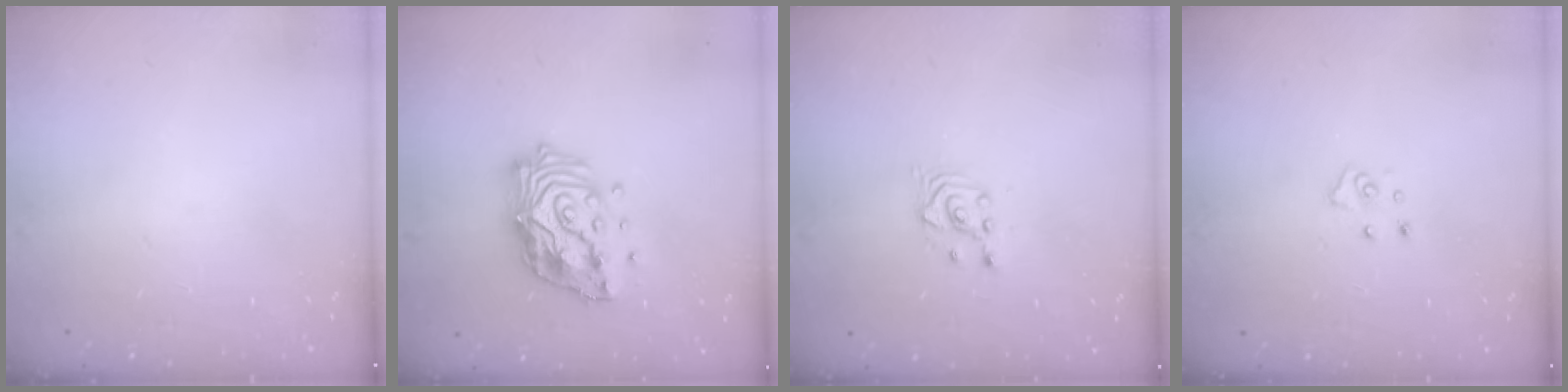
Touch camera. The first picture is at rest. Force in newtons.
{"total": 17.3, "press": 17.1, "slide": 2.1}
{"total": 2.7, "press": 2.7, "slide": 0.3}
{"total": 5.7, "press": 5.7, "slide": 0.4}